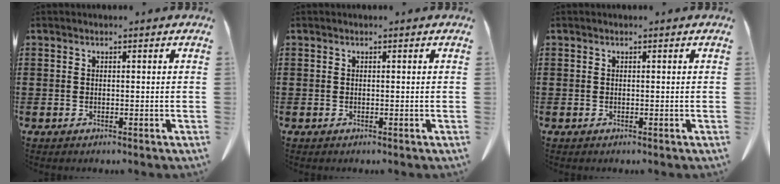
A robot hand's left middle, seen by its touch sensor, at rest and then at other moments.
{"total": 0.0}
{"total": 0.0}